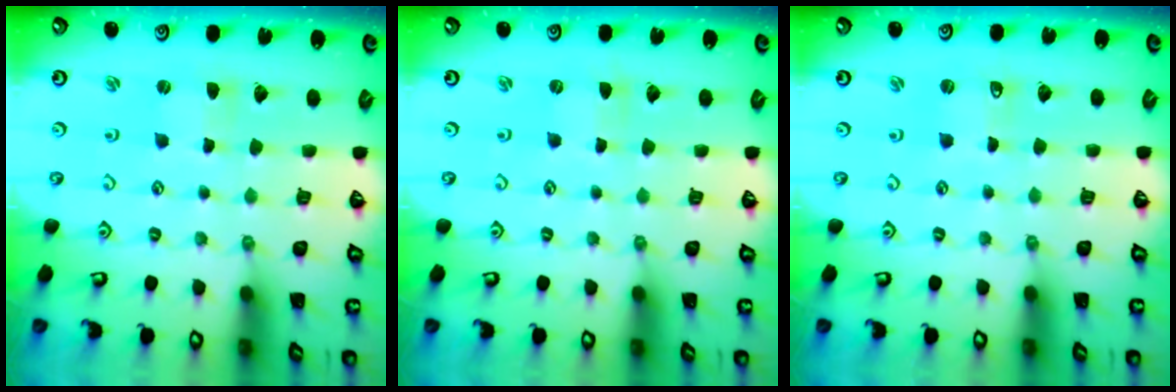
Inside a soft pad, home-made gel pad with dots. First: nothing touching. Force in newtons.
{"total": 0.0}
{"total": 1.2, "press": 1.2, "slide": 0.1}